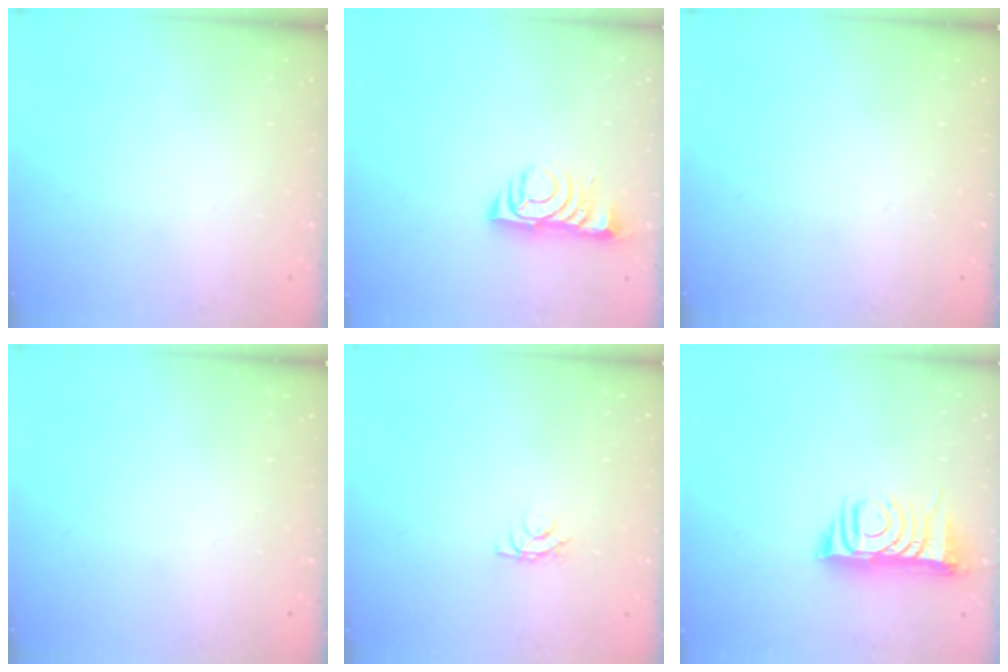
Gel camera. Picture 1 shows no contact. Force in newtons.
{"total": 5.5, "press": 5.4, "slide": 0.7}
{"total": 0.0}
{"total": 0.0}
{"total": 3.6, "press": 3.6, "slide": 0.4}
{"total": 7.9, "press": 7.9, "slide": 1.0}